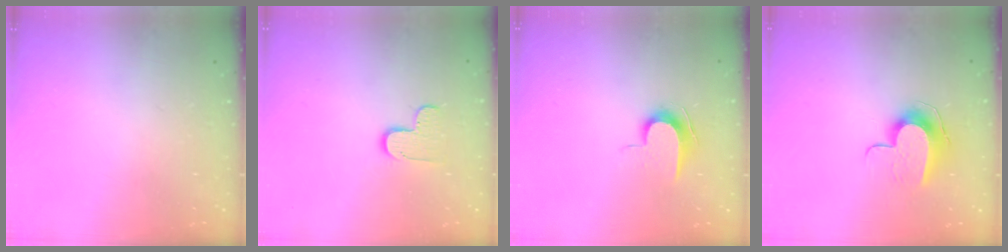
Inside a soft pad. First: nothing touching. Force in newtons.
{"total": 6.6, "press": 6.5, "slide": 0.4}
{"total": 7.8, "press": 7.8, "slide": 0.7}
{"total": 10.1, "press": 10.1, "slide": 0.5}